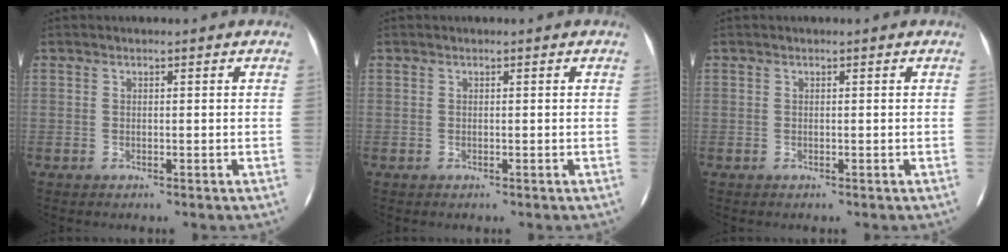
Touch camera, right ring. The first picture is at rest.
{"total": 0.0}
{"total": 0.0}